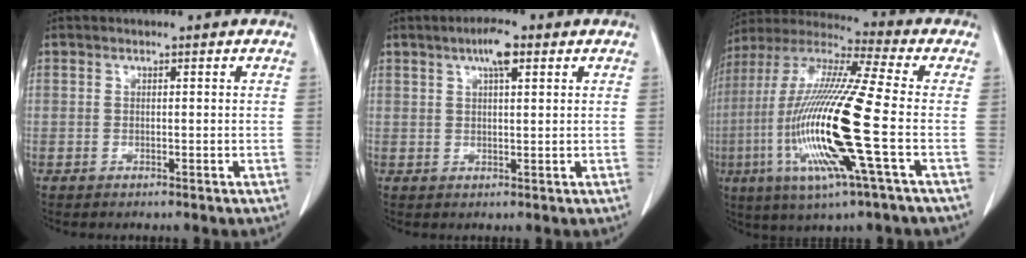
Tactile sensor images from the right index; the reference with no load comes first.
{"total": 4.1, "force": [2.2, 0.8, 3.4], "torque": [-0.063, 0.006, 0.036]}
{"total": 20.4, "force": [-4.5, 0.6, 19.9], "torque": [-0.426, -0.019, -0.095]}